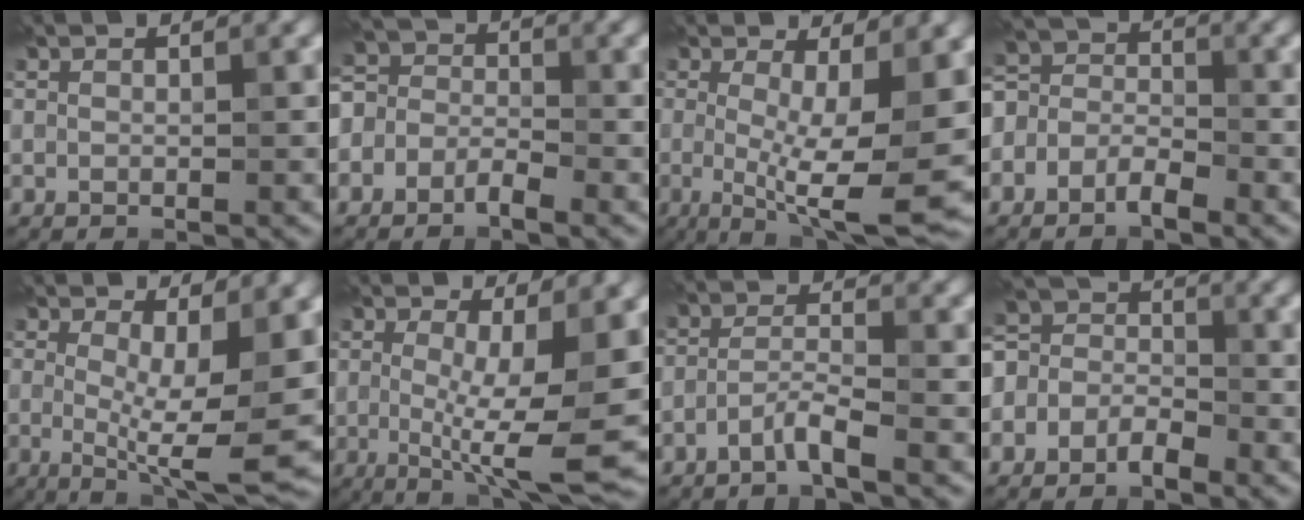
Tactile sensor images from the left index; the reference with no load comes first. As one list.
[{"total": 3.1, "force": [-1.7, 2.1, 1.5], "torque": [-0.023, 0.007, -0.049]}, {"total": 8.9, "force": [-0.8, 2.0, 8.6], "torque": [-0.129, -0.019, -0.011]}, {"total": 3.6, "force": [-1.9, 2.4, 1.9], "torque": [-0.032, 0.004, -0.051]}, {"total": 7.4, "force": [0.1, 1.8, 7.2], "torque": [-0.105, -0.016, 0.004]}, {"total": 7.5, "force": [-0.1, 1.7, 7.3], "torque": [-0.115, -0.020, 0.002]}, {"total": 2.2, "force": [-1.6, 0.2, 1.5], "torque": [-0.032, 0.006, -0.038]}, {"total": 3.9, "force": [-1.8, 2.8, 1.9], "torque": [-0.034, 0.002, -0.052]}]